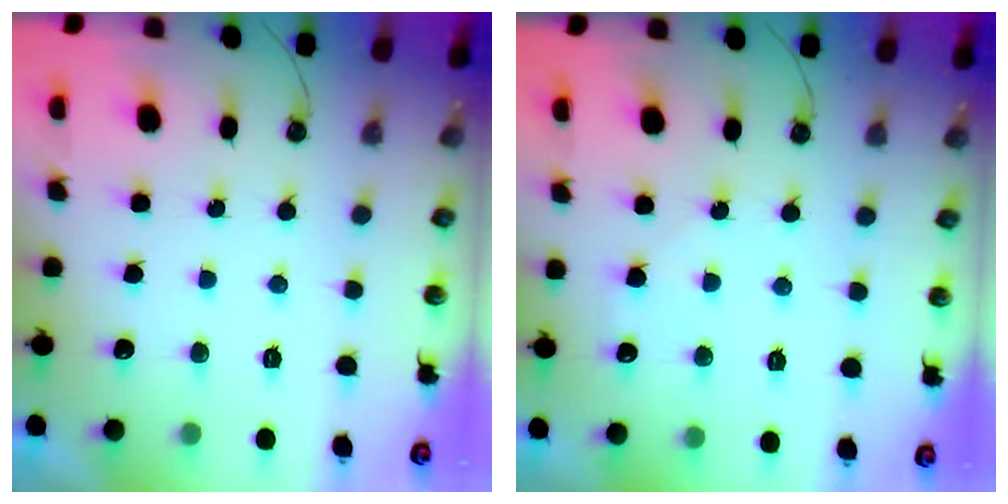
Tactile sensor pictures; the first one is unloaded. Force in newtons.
{"total": 4.8, "press": 4.8, "slide": 0.6}